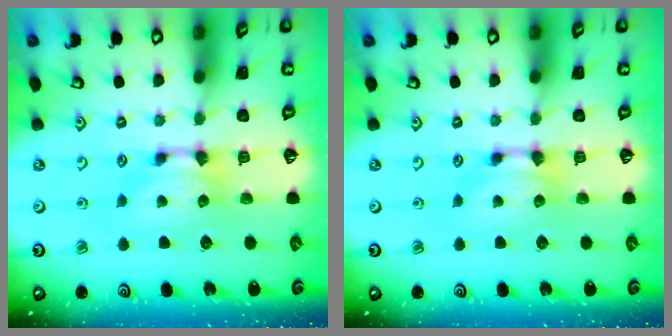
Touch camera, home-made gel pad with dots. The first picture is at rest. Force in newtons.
{"total": 0.0}